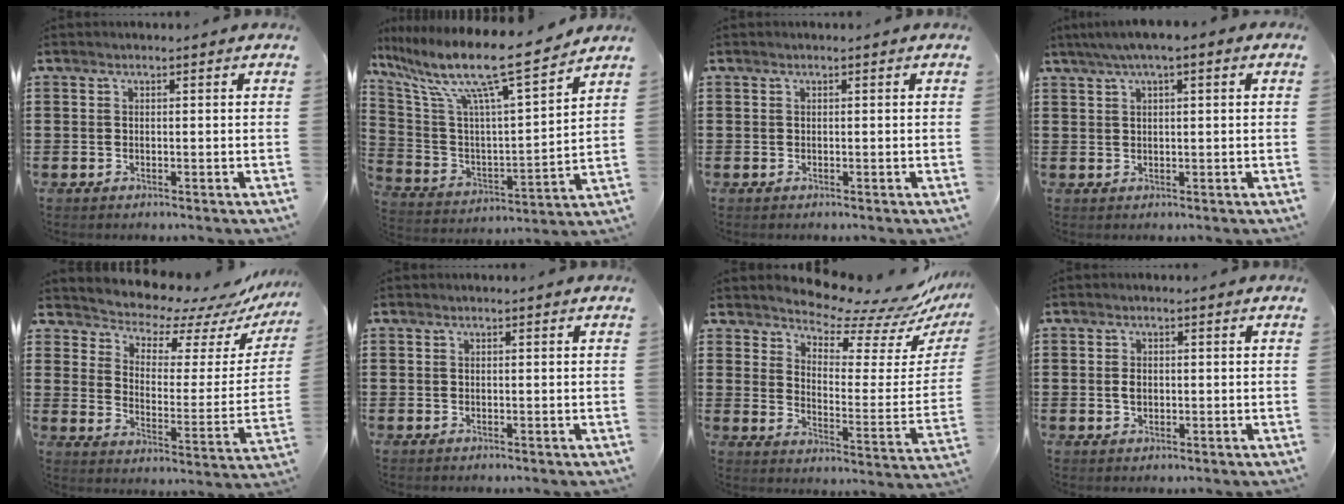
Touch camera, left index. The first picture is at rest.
{"total": 12.7, "force": [9.7, 1.1, 8.2], "torque": [-0.185, -0.068, 0.156]}
{"total": 0.0}
{"total": 2.6, "force": [1.0, 0.4, 2.3], "torque": [-0.042, 0.004, 0.017]}
{"total": 6.1, "force": [5.9, 1.4, 0.7], "torque": [-0.036, -0.061, 0.097]}
{"total": 0.0}
{"total": 8.1, "force": [7.6, 1.2, 2.4], "torque": [-0.061, -0.063, 0.130]}
{"total": 1.8, "force": [0.0, 1.2, 1.4], "torque": [-0.029, 0.006, -0.001]}